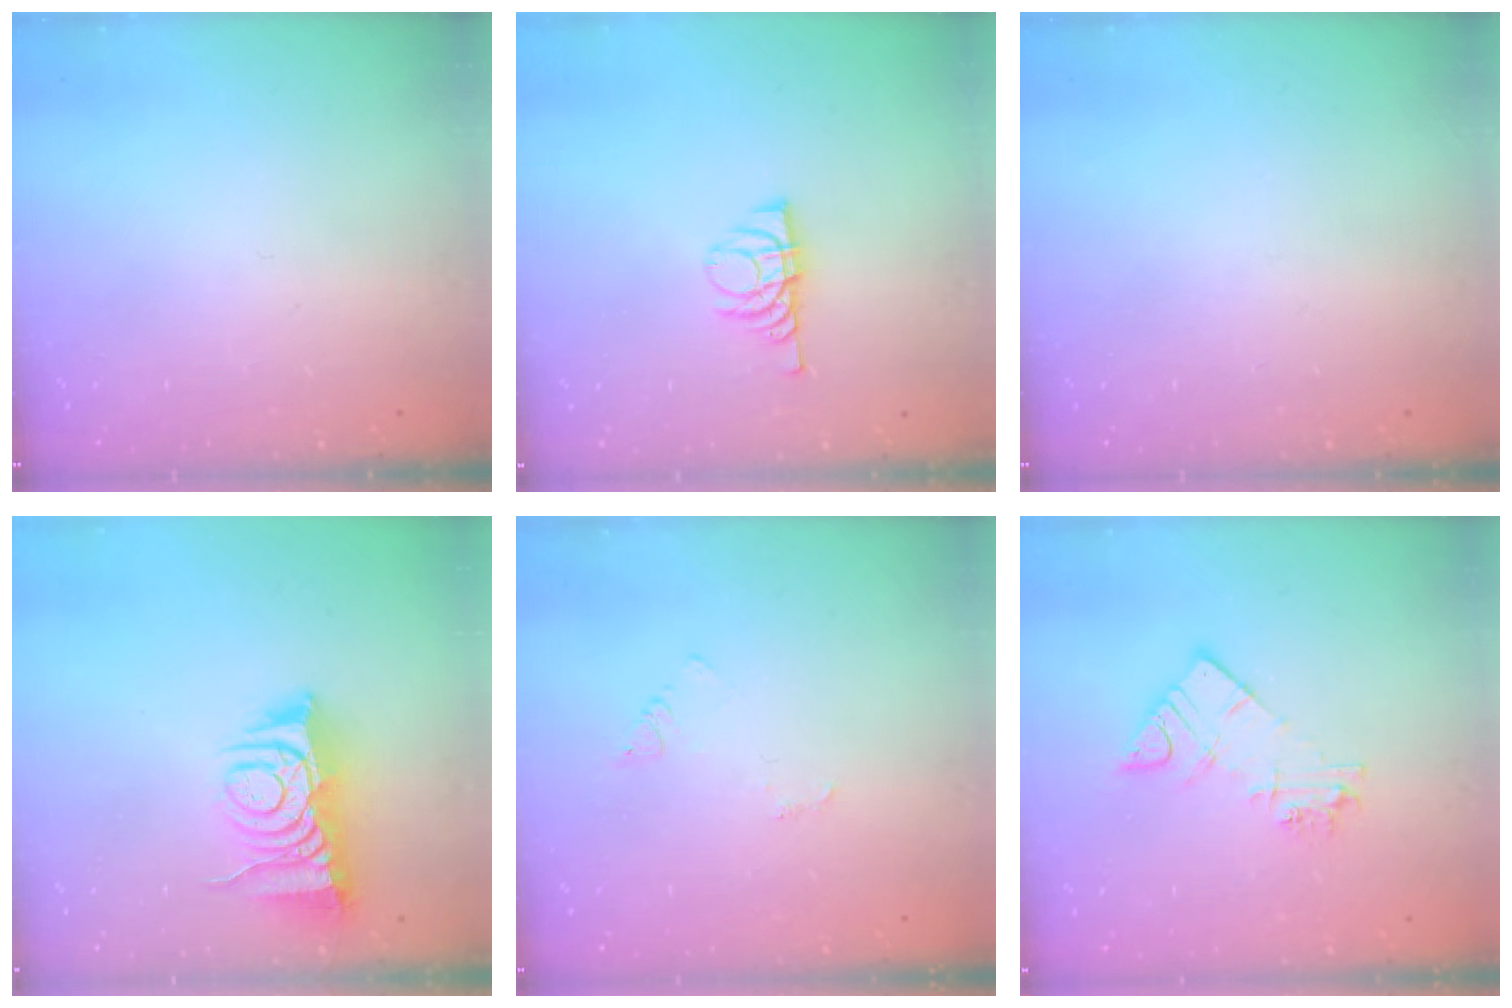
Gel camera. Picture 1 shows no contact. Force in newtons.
{"total": 6.1, "press": 6.1, "slide": 0.8}
{"total": 0.0}
{"total": 8.4, "press": 8.4, "slide": 0.8}
{"total": 2.9, "press": 2.9, "slide": 0.3}
{"total": 10.0, "press": 9.9, "slide": 0.9}